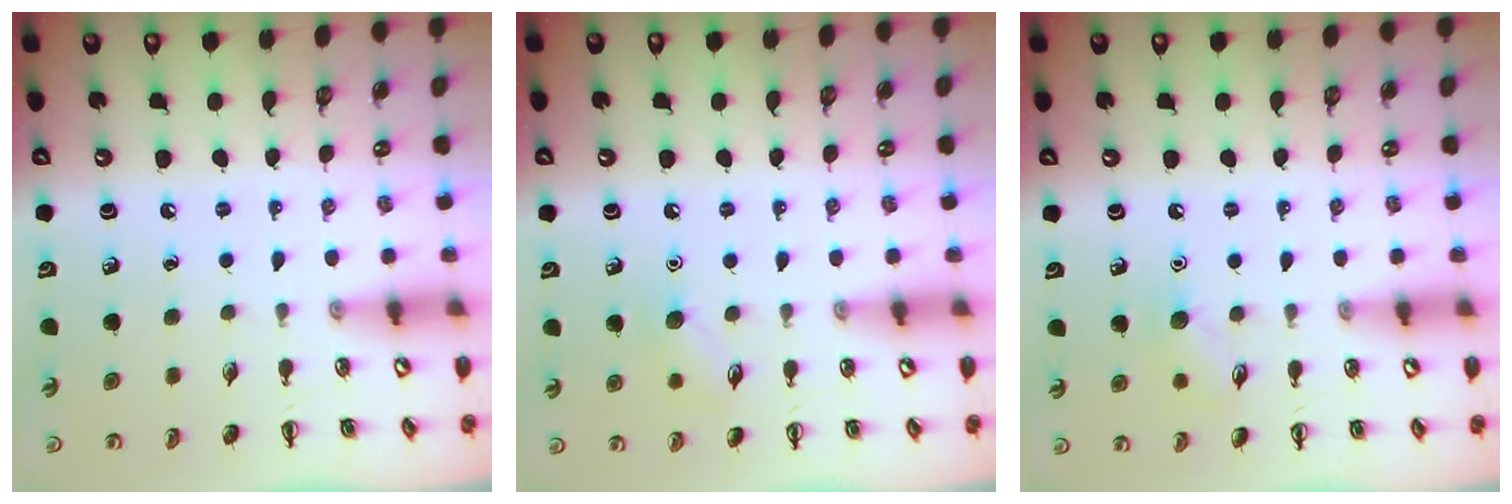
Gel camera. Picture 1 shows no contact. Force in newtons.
{"total": 7.8, "press": 7.7, "slide": 1.4}
{"total": 6.6, "press": 6.4, "slide": 1.4}